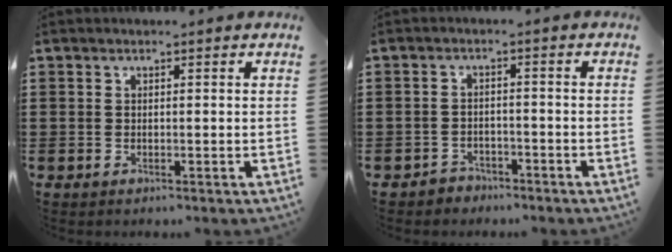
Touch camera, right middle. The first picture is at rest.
{"total": 2.2, "force": [-2.1, 0.7, -0.1], "torque": [-0.005, 0.003, -0.048]}